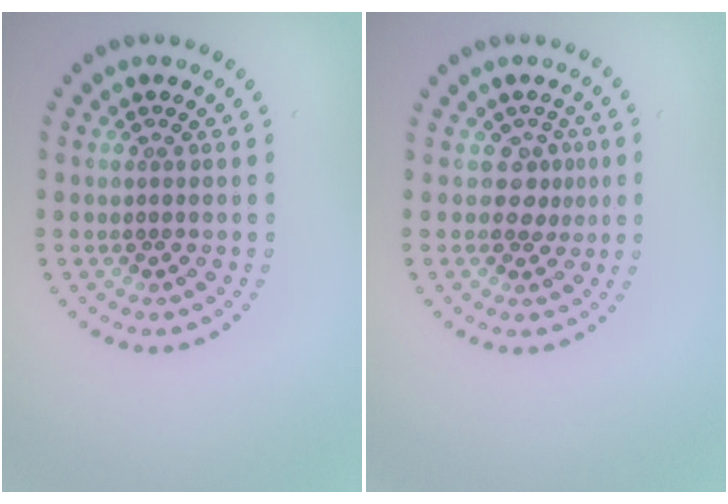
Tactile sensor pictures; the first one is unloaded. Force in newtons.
{"total": 1.8, "press": 1.3, "slide": 1.2}